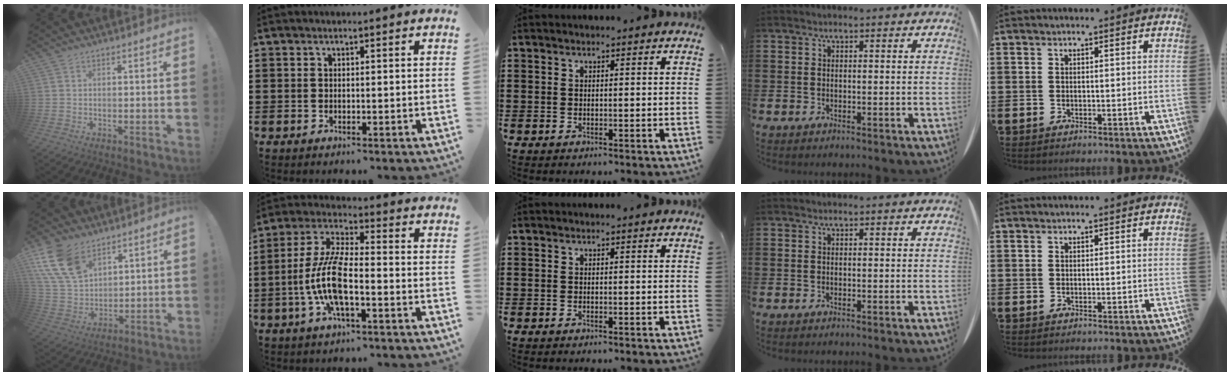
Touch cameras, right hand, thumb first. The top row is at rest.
{"thumb": {"total": 15.8, "force": [9.2, 9.8, 8.3], "torque": [-0.182, -0.041, 0.180]}, "index": {"total": 9.6, "force": [-2.8, 2.9, 8.7], "torque": [-0.209, -0.015, -0.061]}}